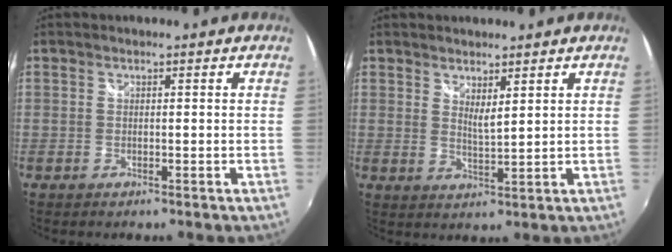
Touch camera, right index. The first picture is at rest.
{"total": 3.2, "force": [2.2, 0.6, 2.3], "torque": [-0.039, -0.007, 0.035]}